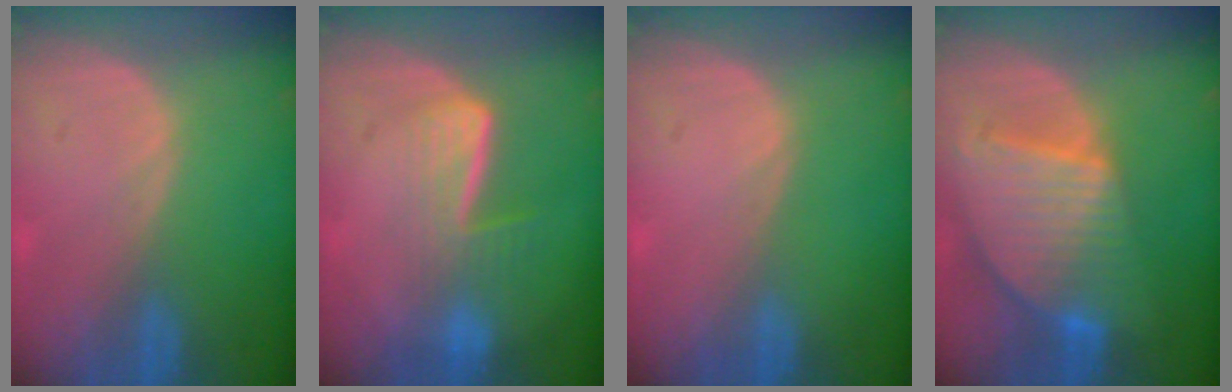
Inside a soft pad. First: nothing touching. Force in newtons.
{"total": 6.7, "press": 5.7, "slide": 3.6}
{"total": 0.0}
{"total": 9.6, "press": 8.4, "slide": 4.8}